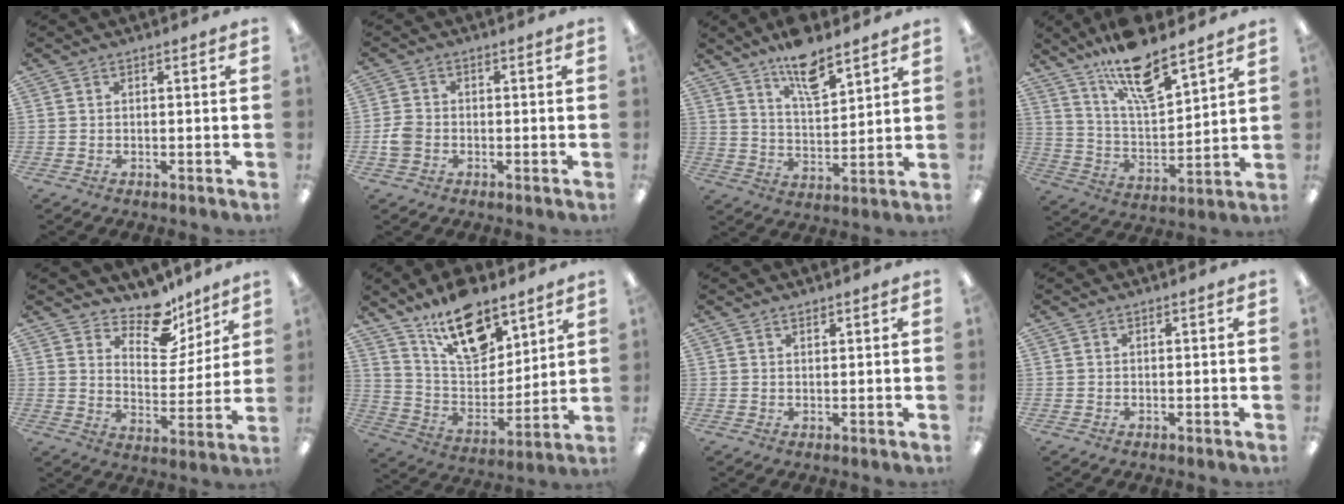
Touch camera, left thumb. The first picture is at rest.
{"total": 3.9, "force": [-1.2, 3.0, 2.1], "torque": [-0.041, 0.007, -0.022]}
{"total": 11.2, "force": [8.8, 3.8, 5.9], "torque": [-0.099, -0.046, 0.154]}
{"total": 15.9, "force": [12.3, 4.6, 9.0], "torque": [-0.160, -0.067, 0.209]}
{"total": 12.7, "force": [10.0, 6.3, 4.8], "torque": [-0.070, -0.072, 0.180]}
{"total": 18.5, "force": [12.7, 9.3, 9.8], "torque": [-0.161, -0.073, 0.224]}
{"total": 1.0, "force": [0.9, 0.2, 0.1], "torque": [-0.004, 0.000, 0.018]}
{"total": 0.0}